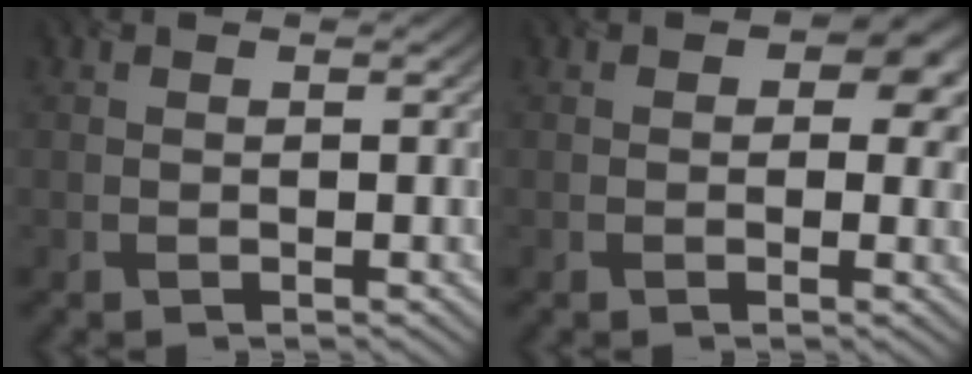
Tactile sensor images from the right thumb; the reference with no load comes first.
{"total": 4.8, "force": [1.6, 3.4, 3.0], "torque": [-0.027, -0.013, 0.010]}